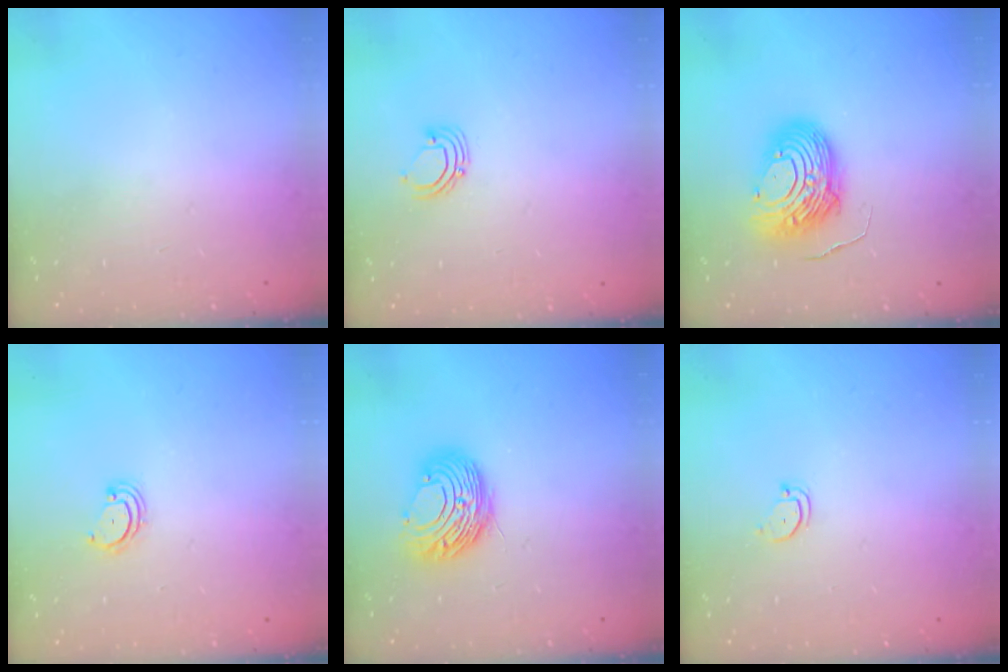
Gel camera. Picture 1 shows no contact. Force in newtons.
{"total": 3.8, "press": 3.8, "slide": 0.3}
{"total": 11.2, "press": 11.2, "slide": 1.1}
{"total": 2.9, "press": 2.9, "slide": 0.3}
{"total": 10.6, "press": 10.6, "slide": 0.5}
{"total": 2.4, "press": 2.4, "slide": 0.2}